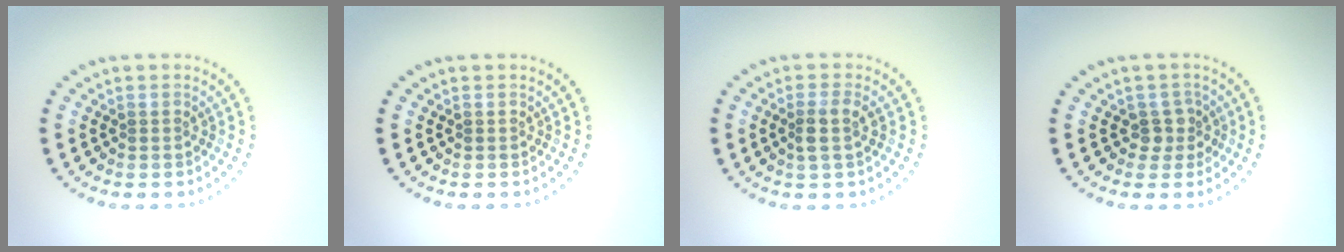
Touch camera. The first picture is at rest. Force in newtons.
{"total": 0.0}
{"total": 1.9, "press": 1.6, "slide": 1.1}
{"total": 1.9, "press": 1.5, "slide": 1.2}